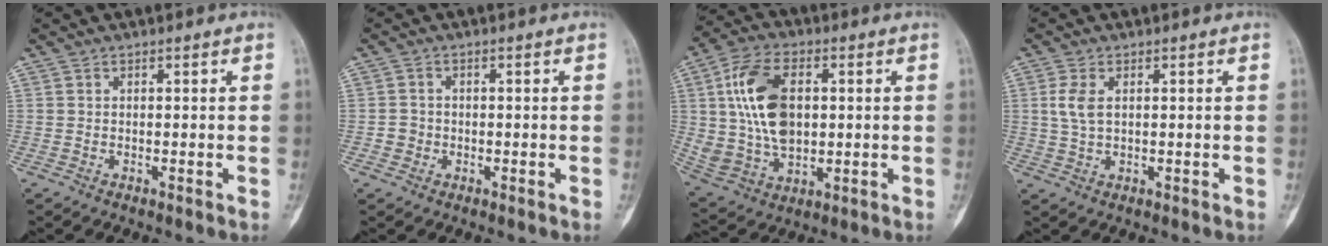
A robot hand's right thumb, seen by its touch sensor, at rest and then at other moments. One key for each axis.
{"total": 2.1, "fx": -0.5, "fy": 1.9, "fz": 0.5, "tx": 0.000, "ty": 0.007, "tz": -0.012}
{"total": 16.4, "fx": 2.7, "fy": 10.2, "fz": 12.6, "tx": -0.229, "ty": 0.000, "tz": 0.056}
{"total": 4.0, "fx": 0.8, "fy": 2.2, "fz": 3.3, "tx": -0.076, "ty": 0.001, "tz": 0.017}